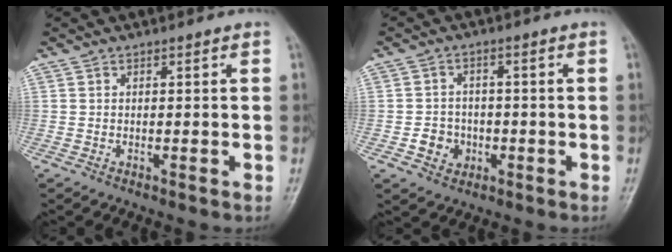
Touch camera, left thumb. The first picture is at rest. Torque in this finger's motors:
{"motor_torque": [-0.35, 0.34, 0.04, 0.00, 0.00]}